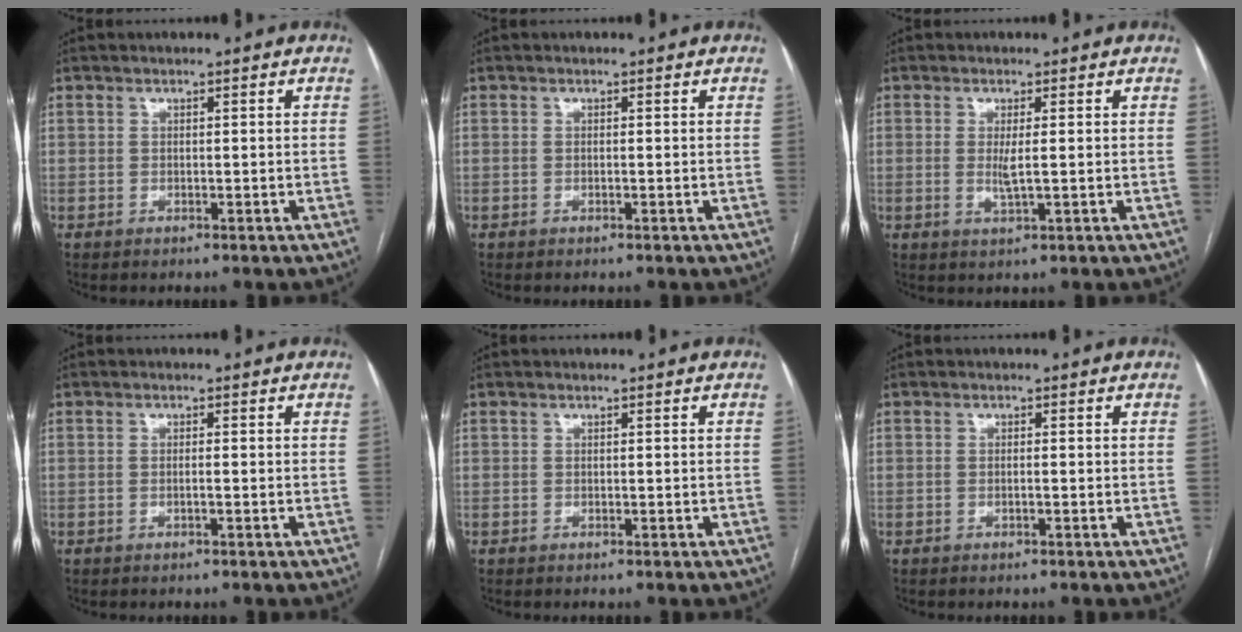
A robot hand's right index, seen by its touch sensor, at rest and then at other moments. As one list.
[{"total": 0.0}, {"total": 2.7, "force": [0.1, 0.1, 2.7], "torque": [-0.061, -0.005, 0.006]}, {"total": 0.8, "force": [-0.2, -0.1, 0.8], "torque": [-0.017, 0.002, 0.000]}, {"total": 0.0}, {"total": 0.6, "force": [-0.1, 0.0, 0.6], "torque": [-0.012, 0.002, 0.001]}]